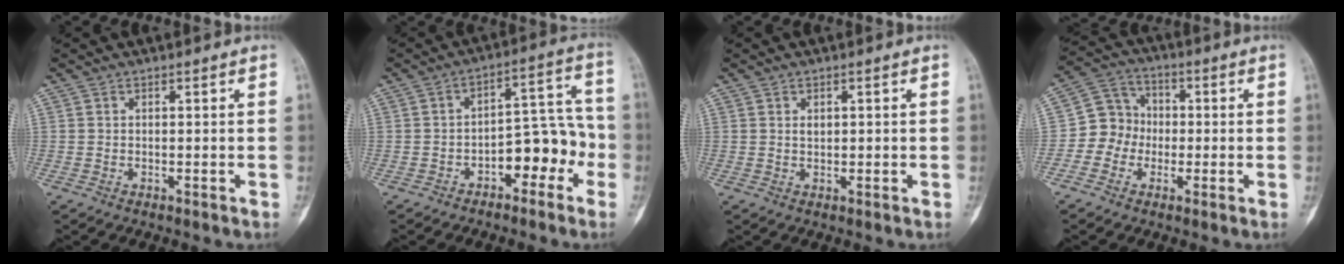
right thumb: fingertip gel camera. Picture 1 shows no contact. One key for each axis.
{"total": 10.2, "fx": -4.2, "fy": 5.7, "fz": 7.3, "tx": -0.068, "ty": 0.060, "tz": -0.061}
{"total": 1.4, "fx": 0.4, "fy": 1.0, "fz": 1.0, "tx": -0.010, "ty": -0.002, "tz": 0.008}
{"total": 7.8, "fx": -1.5, "fy": 7.2, "fz": 2.6, "tx": -0.014, "ty": 0.028, "tz": -0.040}